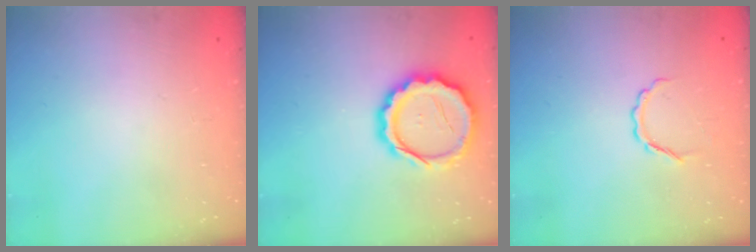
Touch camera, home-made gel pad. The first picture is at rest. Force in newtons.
{"total": 15.0, "press": 14.6, "slide": 3.3}
{"total": 4.6, "press": 4.5, "slide": 0.7}